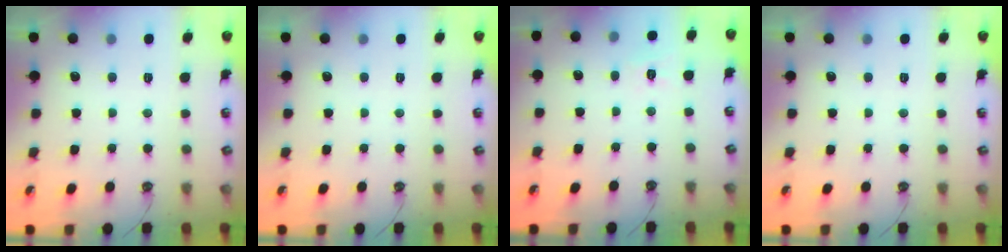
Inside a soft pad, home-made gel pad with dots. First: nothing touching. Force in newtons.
{"total": 0.0}
{"total": 3.8, "press": 3.8, "slide": 0.6}
{"total": 0.0}